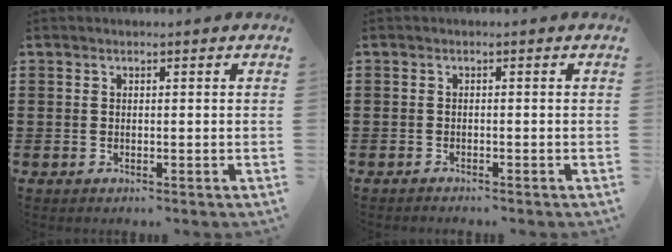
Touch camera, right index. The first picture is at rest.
{"total": 0.7, "force": [-0.7, 0.0, 0.0], "torque": [-0.001, 0.001, -0.016]}